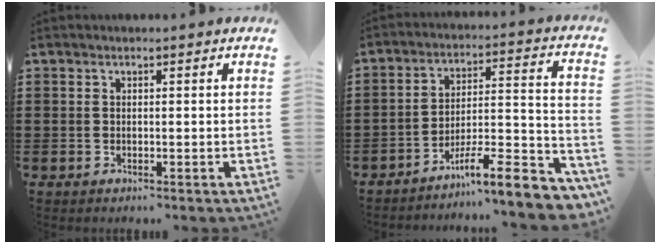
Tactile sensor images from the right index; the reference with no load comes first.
{"total": 8.4, "force": [-6.6, 1.0, 5.1], "torque": [-0.077, -0.001, -0.127]}